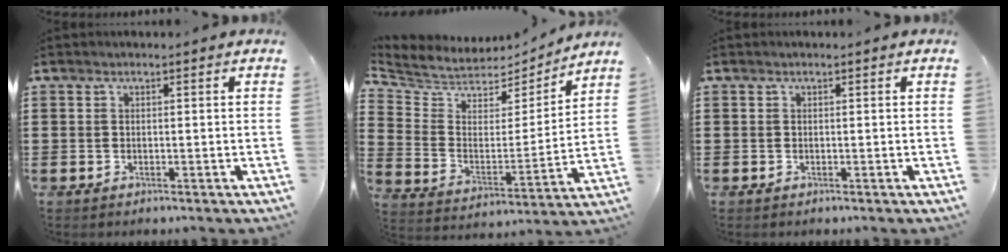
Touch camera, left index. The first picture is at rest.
{"total": 5.2, "force": [4.8, 2.0, 0.1], "torque": [-0.041, -0.043, 0.078]}
{"total": 0.0}